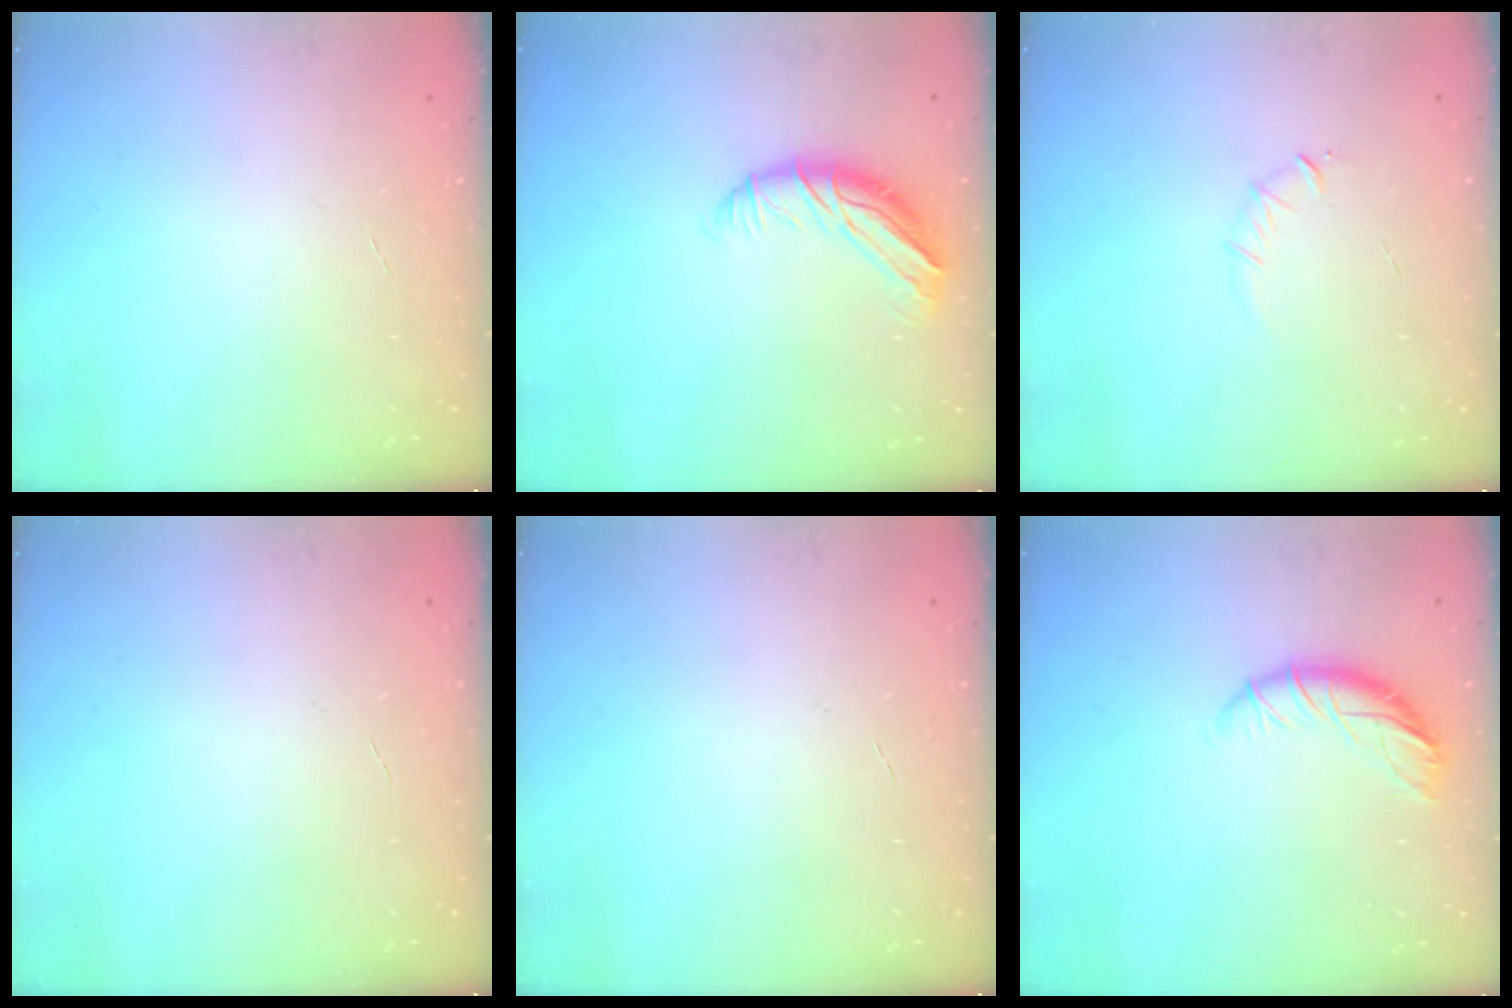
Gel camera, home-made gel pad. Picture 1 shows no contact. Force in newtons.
{"total": 10.3, "press": 10.2, "slide": 0.8}
{"total": 3.8, "press": 3.6, "slide": 1.1}
{"total": 0.0}
{"total": 0.0}
{"total": 9.9, "press": 9.9, "slide": 0.9}